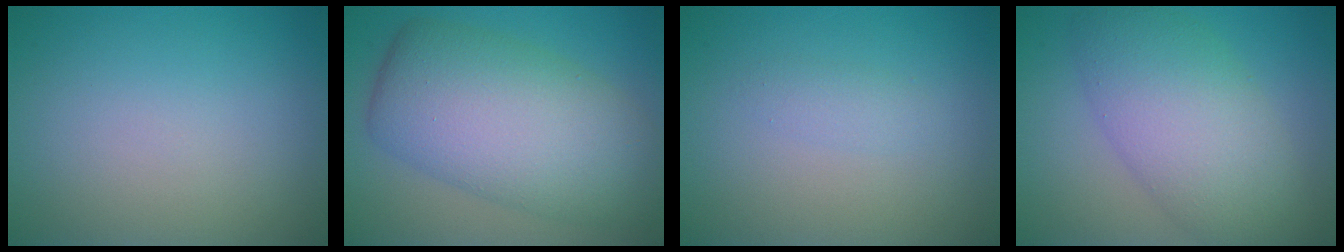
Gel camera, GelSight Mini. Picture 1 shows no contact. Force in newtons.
{"total": 10.3, "press": 10.3, "slide": 0.5}
{"total": 1.0, "press": 1.0, "slide": 0.1}
{"total": 7.9, "press": 7.9, "slide": 0.3}